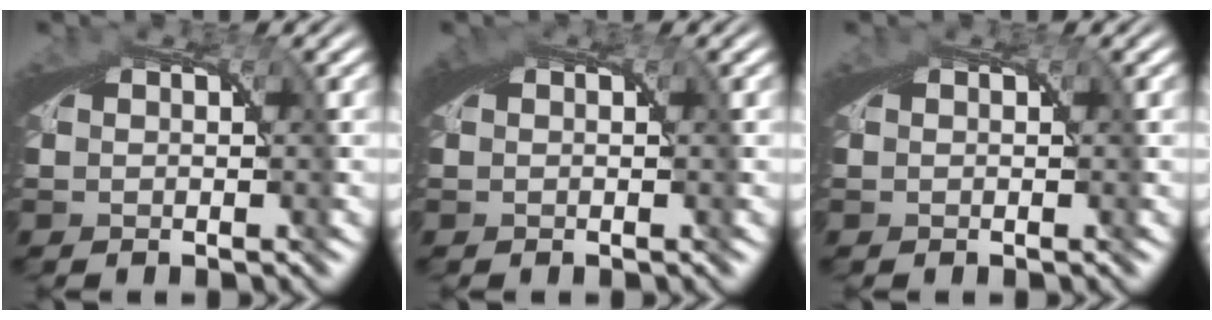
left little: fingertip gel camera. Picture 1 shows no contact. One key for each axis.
{"total": 0.6, "fx": 0.1, "fy": 0.4, "fz": 0.5, "tx": -0.009, "ty": -0.002, "tz": 0.002}
{"total": 0.0}